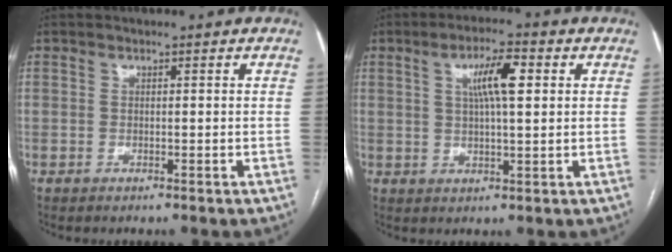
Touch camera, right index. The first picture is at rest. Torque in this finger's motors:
{"motor_torque": [0.63, -0.01, 0.27, 0.10]}